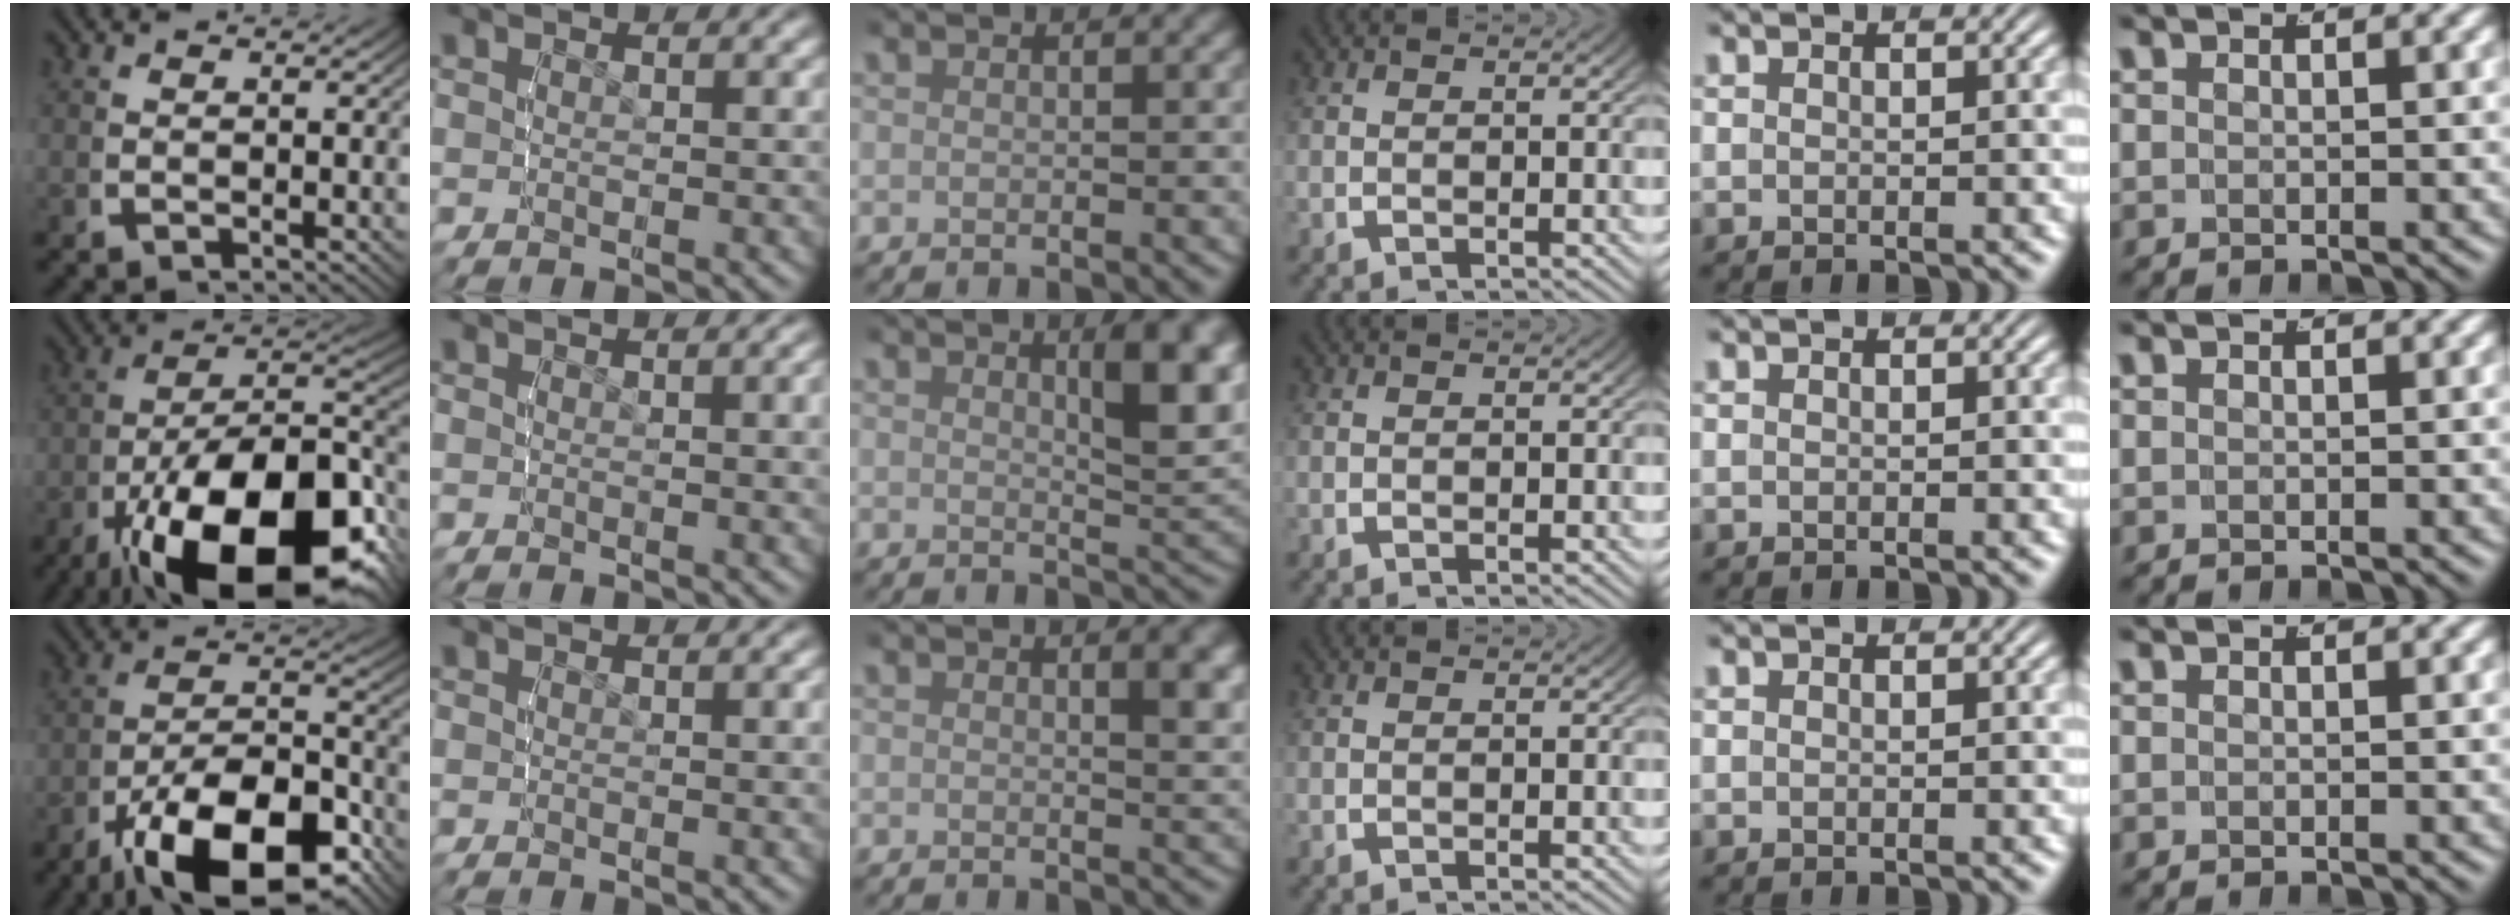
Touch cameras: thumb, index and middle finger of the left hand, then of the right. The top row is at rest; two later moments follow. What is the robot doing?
{"motion": "lift_and_place", "object": "screwdriver"}